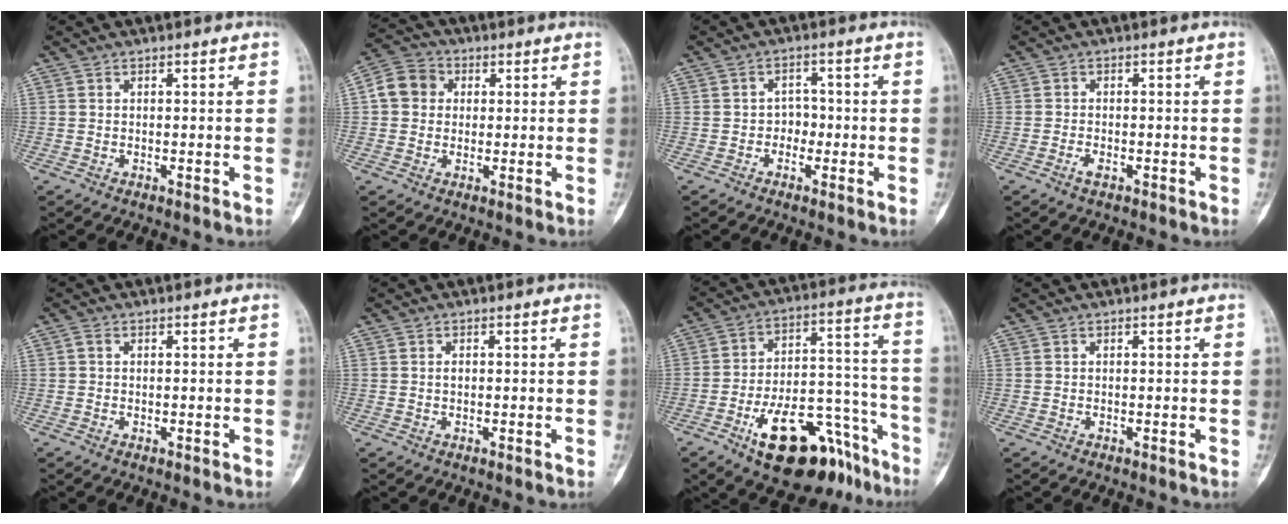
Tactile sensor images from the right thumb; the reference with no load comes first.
{"total": 7.0, "force": [1.0, 6.1, 3.2], "torque": [-0.044, 0.015, 0.006]}
{"total": 3.0, "force": [-0.9, 2.5, 1.3], "torque": [0.008, 0.012, -0.022]}
{"total": 1.5, "force": [-0.9, 0.6, 1.0], "torque": [-0.023, 0.003, -0.019]}
{"total": 0.6, "force": [0.1, 0.4, 0.4], "torque": [-0.010, 0.000, -0.002]}
{"total": 0.8, "force": [0.1, 0.5, 0.6], "torque": [-0.006, 0.002, 0.002]}
{"total": 21.1, "force": [-12.9, 9.6, 13.6], "torque": [-0.158, 0.098, -0.197]}
{"total": 0.0}